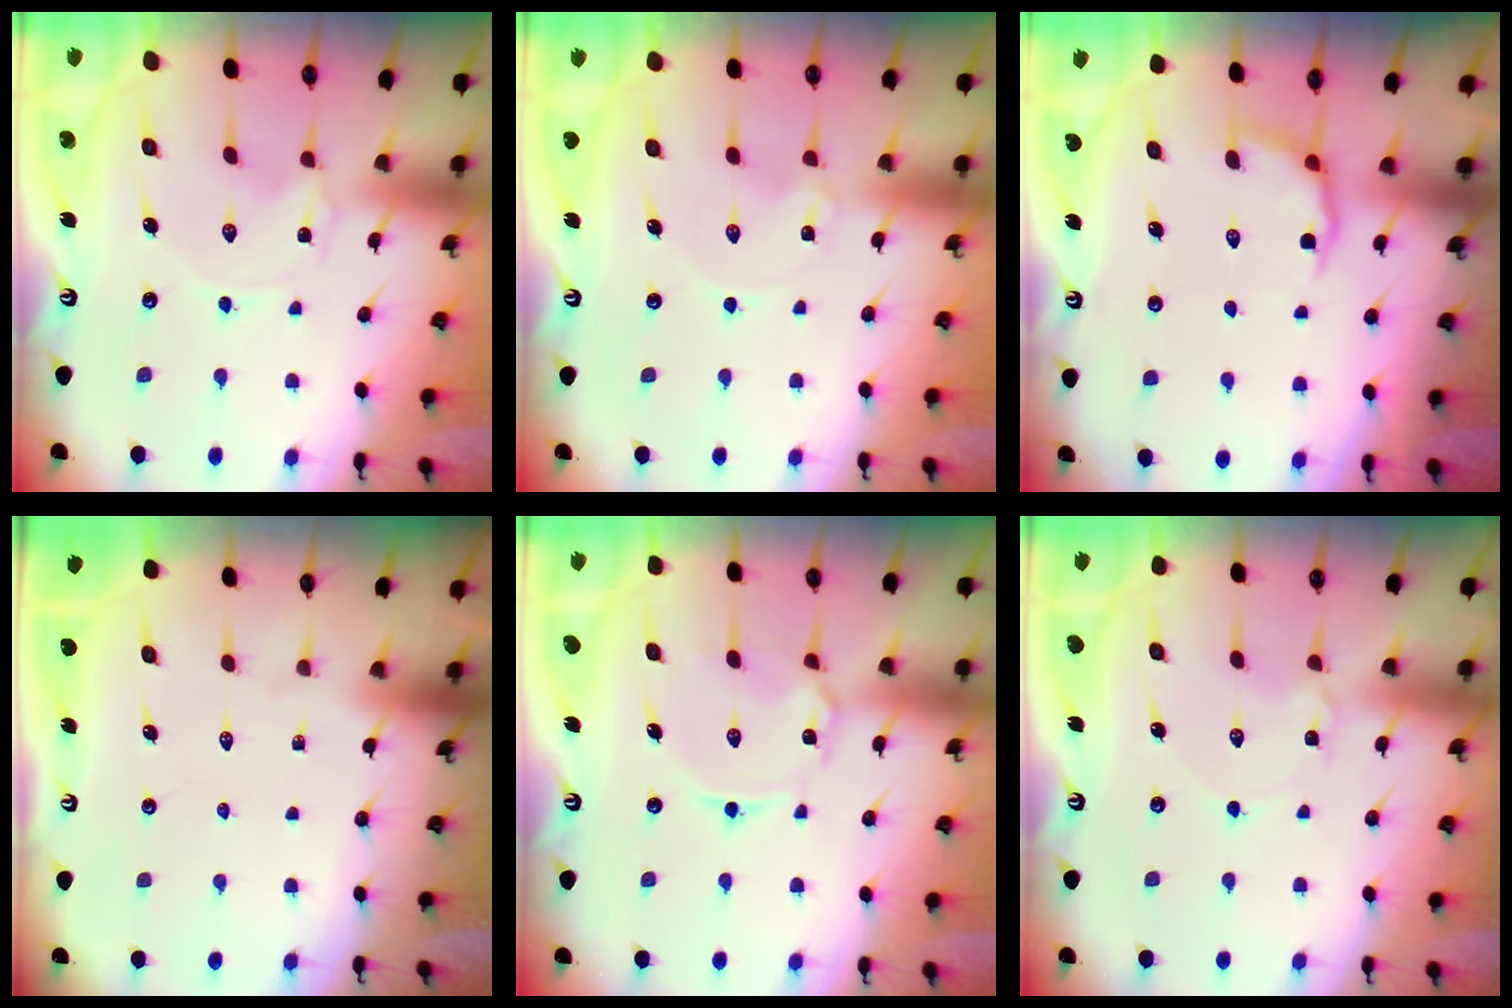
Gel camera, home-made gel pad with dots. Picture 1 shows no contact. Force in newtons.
{"total": 0.0}
{"total": 3.0, "press": 2.0, "slide": 2.3}
{"total": 0.0}
{"total": 4.6, "press": 4.6, "slide": 0.4}
{"total": 2.3, "press": 2.3, "slide": 0.2}